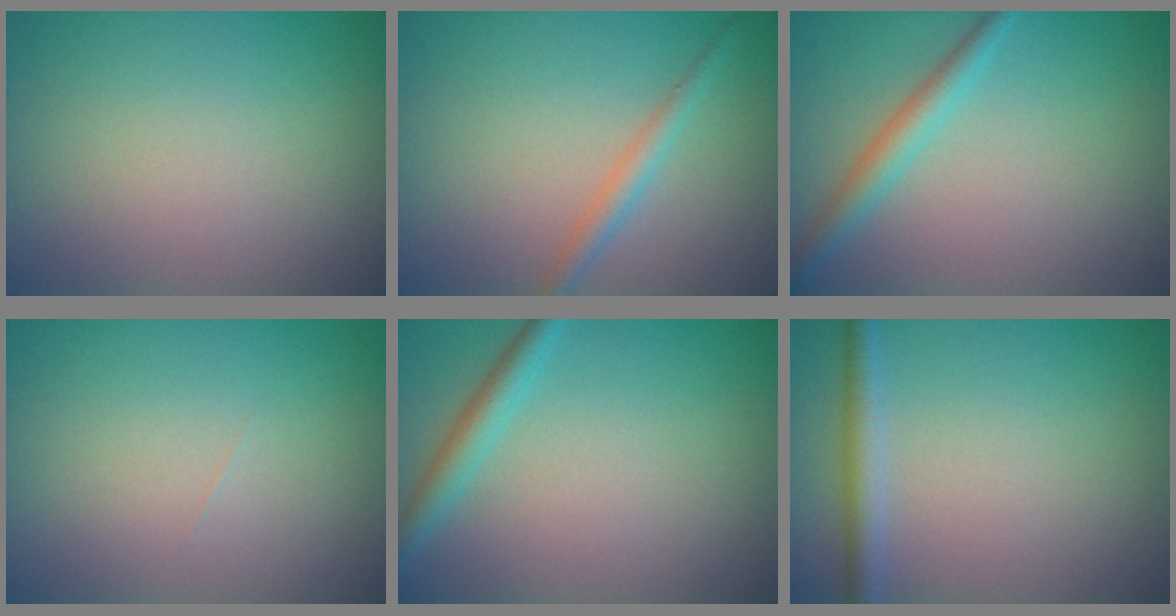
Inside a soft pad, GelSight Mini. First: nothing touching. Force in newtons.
{"total": 1.8, "press": 1.8, "slide": 0.1}
{"total": 2.3, "press": 2.3, "slide": 0.2}
{"total": 0.0}
{"total": 2.2, "press": 2.2, "slide": 0.1}
{"total": 2.2, "press": 2.2, "slide": 0.0}